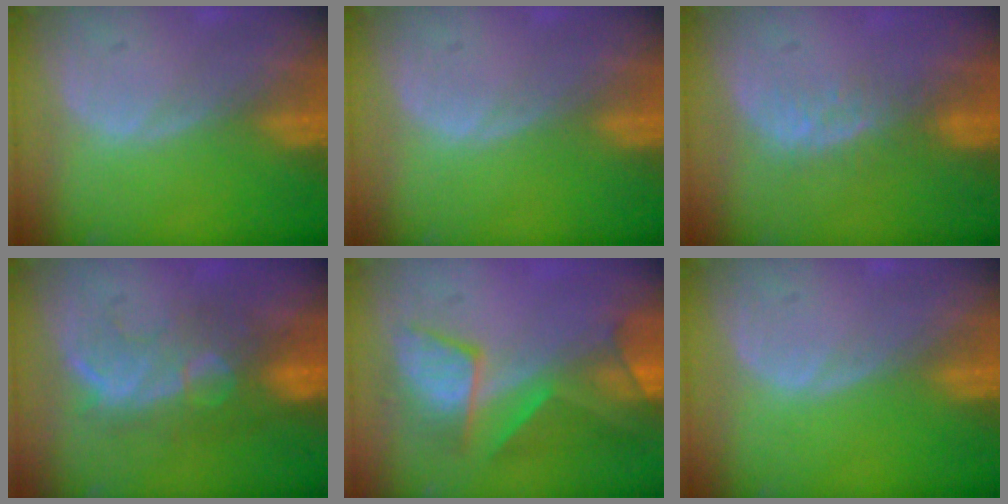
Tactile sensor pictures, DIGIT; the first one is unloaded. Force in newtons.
{"total": 0.0}
{"total": 3.5, "press": 3.0, "slide": 1.7}
{"total": 8.8, "press": 8.4, "slide": 2.7}
{"total": 9.3, "press": 8.4, "slide": 4.0}
{"total": 0.0}